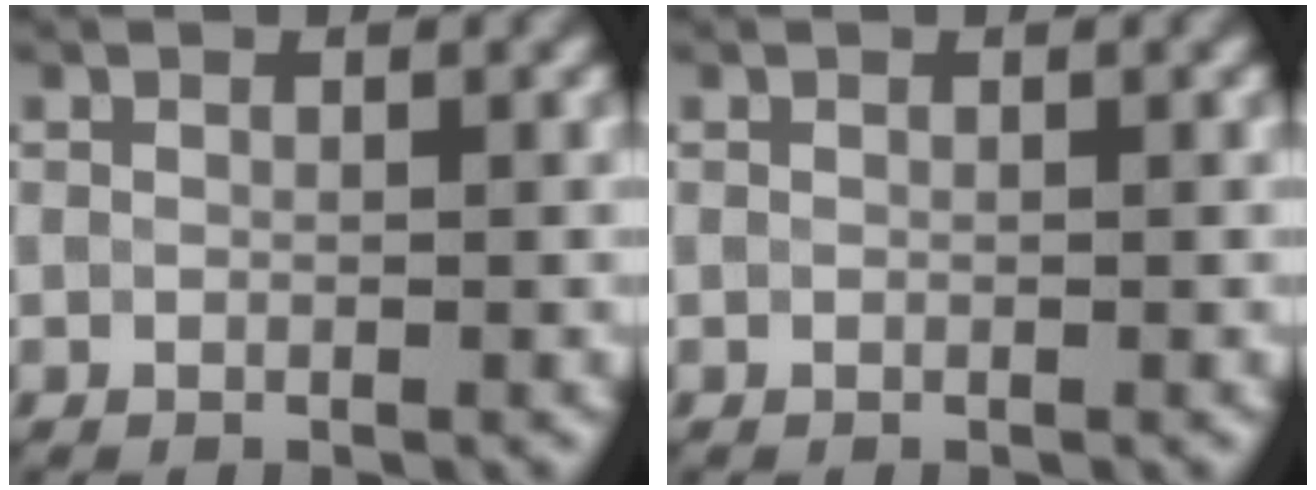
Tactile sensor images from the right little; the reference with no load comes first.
{"total": 0.0}